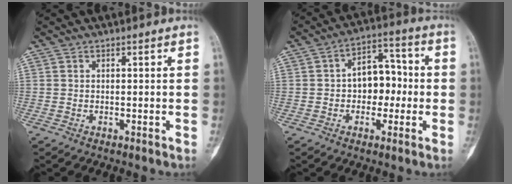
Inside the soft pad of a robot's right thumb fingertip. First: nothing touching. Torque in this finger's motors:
{"motor_torque": [-0.50, 0.89, 0.20, -0.11, 0.05]}